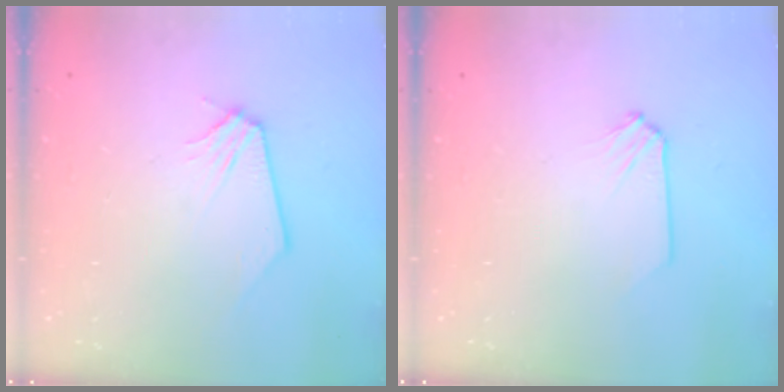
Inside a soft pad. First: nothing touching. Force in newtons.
{"total": 0.0}